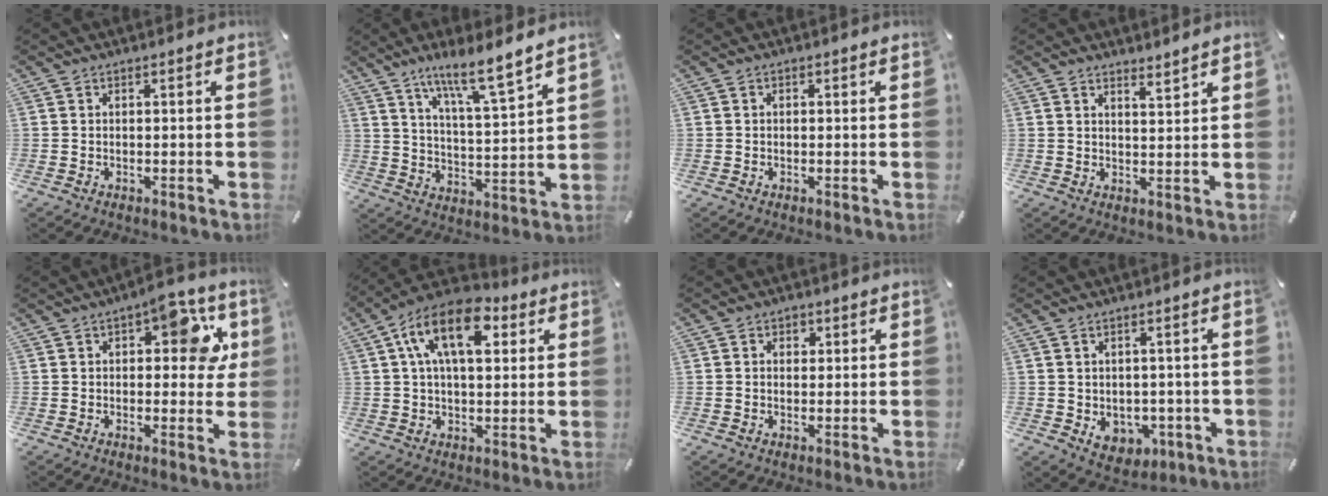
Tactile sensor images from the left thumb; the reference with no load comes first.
{"total": 11.3, "force": [9.3, 1.5, 6.3], "torque": [-0.108, -0.060, 0.160]}
{"total": 0.6, "force": [-0.1, 0.5, 0.3], "torque": [-0.005, 0.004, -0.002]}
{"total": 3.0, "force": [3.0, 0.2, 0.1], "torque": [0.002, -0.021, 0.054]}
{"total": 11.1, "force": [3.8, 5.7, 8.8], "torque": [-0.099, -0.009, 0.057]}
{"total": 14.7, "force": [5.4, 8.2, 11.0], "torque": [-0.191, -0.002, 0.090]}
{"total": 2.1, "force": [0.4, 1.9, 0.8], "torque": [-0.003, 0.001, 0.000]}
{"total": 5.2, "force": [-0.5, 4.7, 2.3], "torque": [-0.026, -0.001, -0.008]}